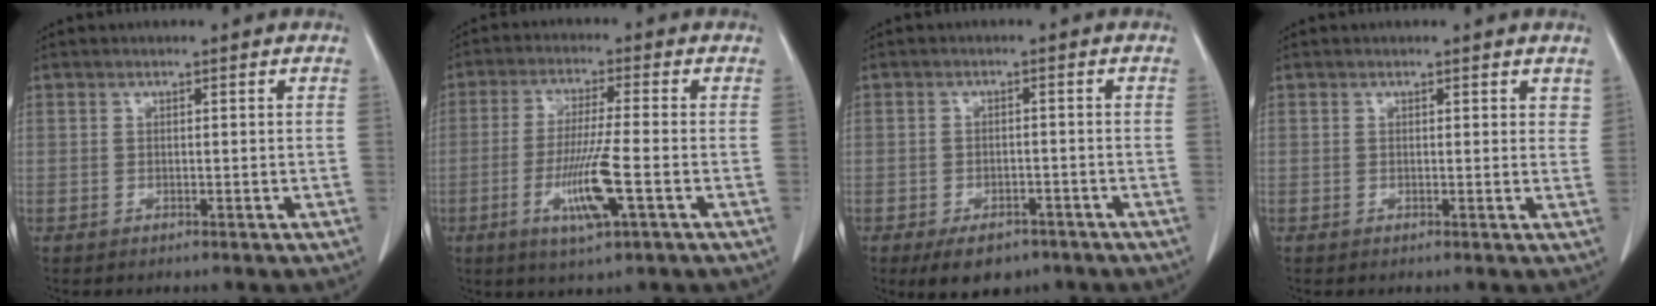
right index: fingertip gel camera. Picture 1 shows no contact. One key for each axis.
{"total": 9.0, "fx": -3.0, "fy": 0.0, "fz": 8.5, "tx": -0.165, "ty": -0.015, "tz": -0.056}
{"total": 6.1, "fx": -4.2, "fy": 3.3, "fz": 2.9, "tx": -0.041, "ty": 0.000, "tz": -0.058}
{"total": 1.6, "fx": 1.2, "fy": 0.8, "fz": 0.7, "tx": 0.005, "ty": -0.002, "tz": 0.005}